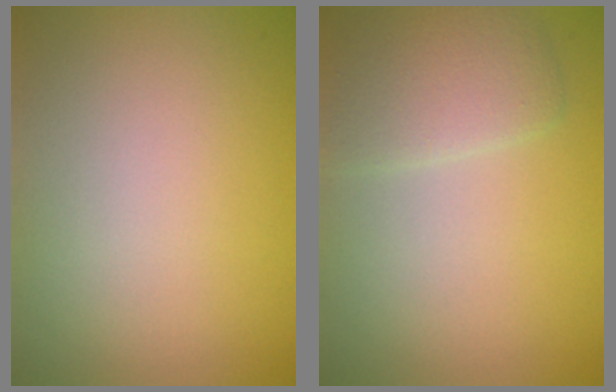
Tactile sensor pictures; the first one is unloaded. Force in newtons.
{"total": 2.9, "press": 2.9, "slide": 0.1}